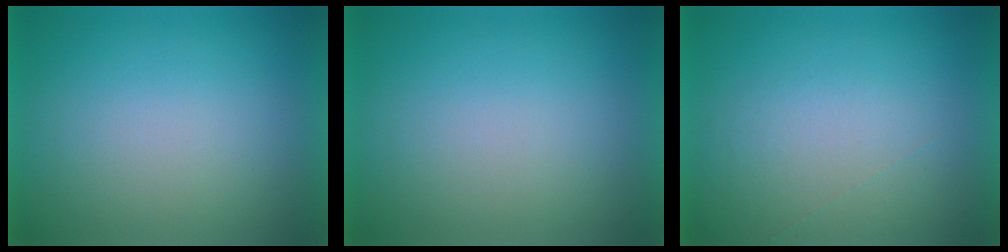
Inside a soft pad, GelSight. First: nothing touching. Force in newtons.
{"total": 0.0}
{"total": 1.0}